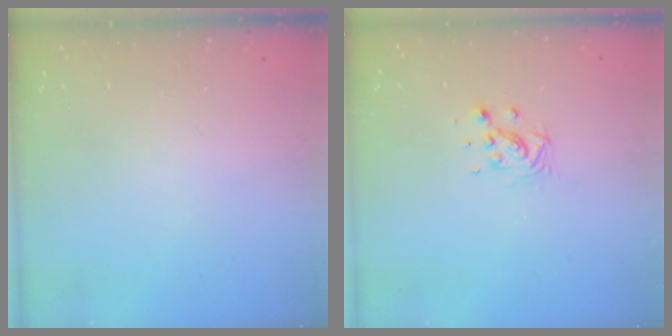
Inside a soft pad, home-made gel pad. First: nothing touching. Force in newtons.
{"total": 6.7, "press": 6.3, "slide": 2.3}